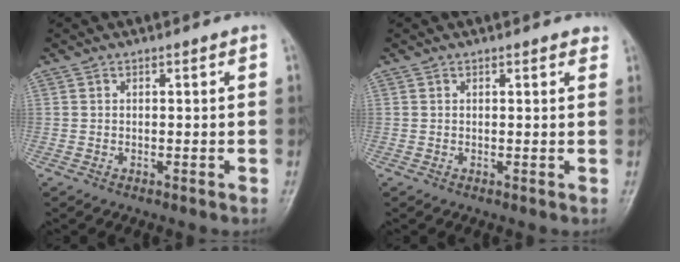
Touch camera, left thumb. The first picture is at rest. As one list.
[{"total": 1.9, "force": [1.5, 0.7, 0.9], "torque": [-0.001, 0.000, 0.012]}]